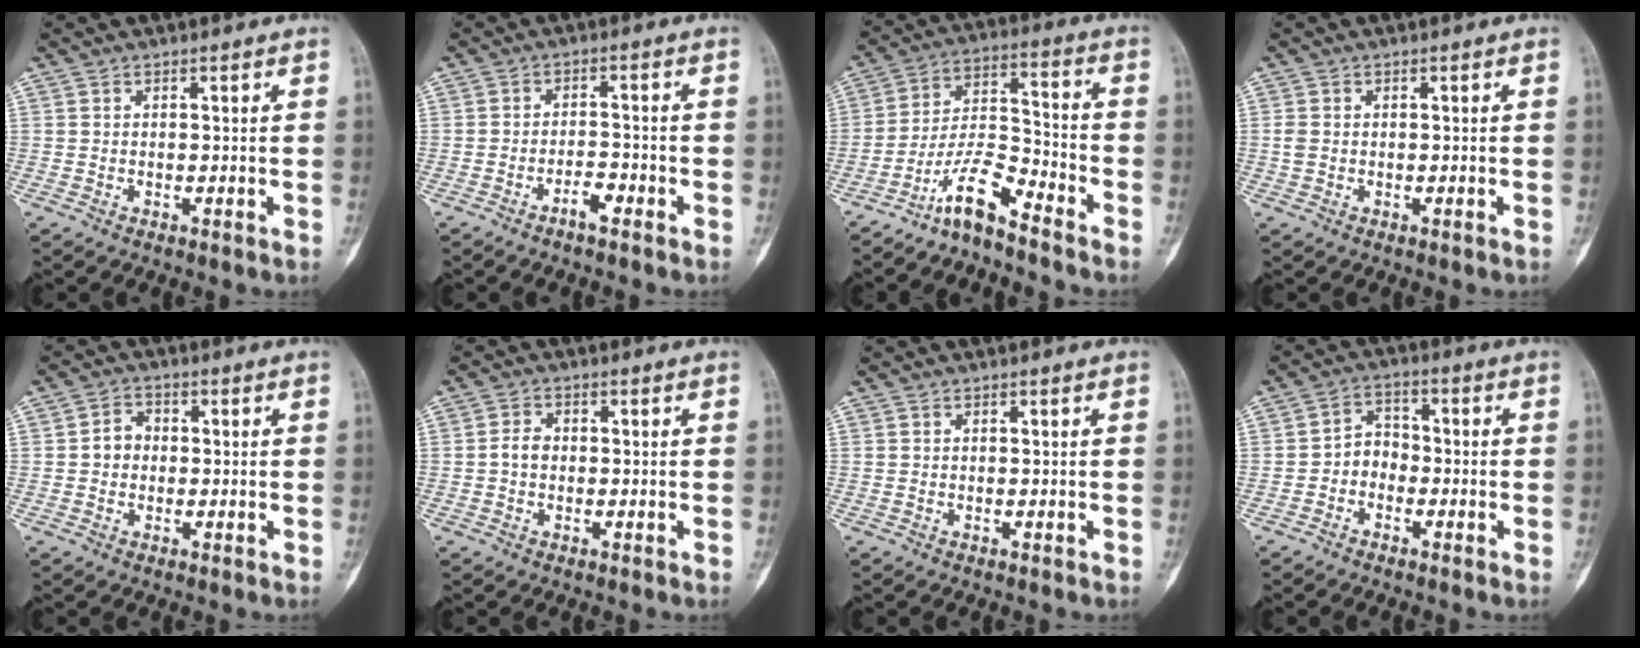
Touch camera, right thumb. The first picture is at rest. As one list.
[{"total": 3.0, "force": [-2.1, 0.9, 1.9], "torque": [-0.030, 0.018, -0.039]}, {"total": 8.9, "force": [-7.2, 1.8, 5.0], "torque": [-0.095, 0.079, -0.139]}, {"total": 1.5, "force": [-0.1, 1.1, 1.0], "torque": [-0.025, 0.002, -0.004]}, {"total": 3.6, "force": [-0.2, 3.2, 1.8], "torque": [-0.016, 0.014, -0.012]}, {"total": 2.6, "force": [-0.3, 2.0, 1.7], "torque": [-0.025, 0.010, -0.011]}, {"total": 0.0}, {"total": 4.3, "force": [-1.7, 3.5, 1.9], "torque": [-0.007, 0.025, -0.044]}]